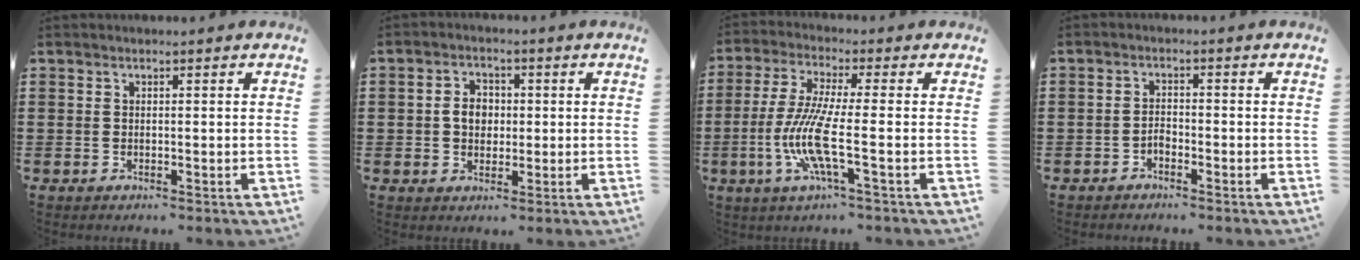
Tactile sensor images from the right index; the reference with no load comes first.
{"total": 3.8, "force": [0.0, 3.0, 2.4], "torque": [-0.054, 0.011, -0.004]}
{"total": 10.0, "force": [-2.7, 1.1, 9.6], "torque": [-0.215, -0.025, -0.060]}
{"total": 1.7, "force": [-1.3, 0.9, 0.7], "torque": [-0.018, 0.002, -0.026]}